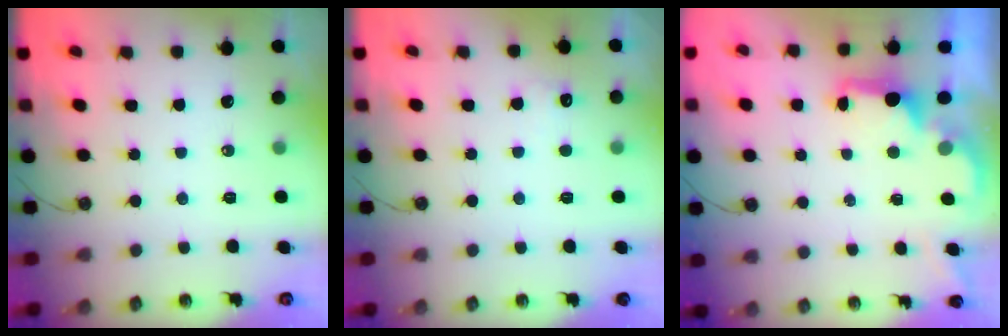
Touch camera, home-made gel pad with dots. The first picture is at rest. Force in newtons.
{"total": 4.3, "press": 4.2, "slide": 1.1}
{"total": 2.1, "press": 2.0, "slide": 0.8}